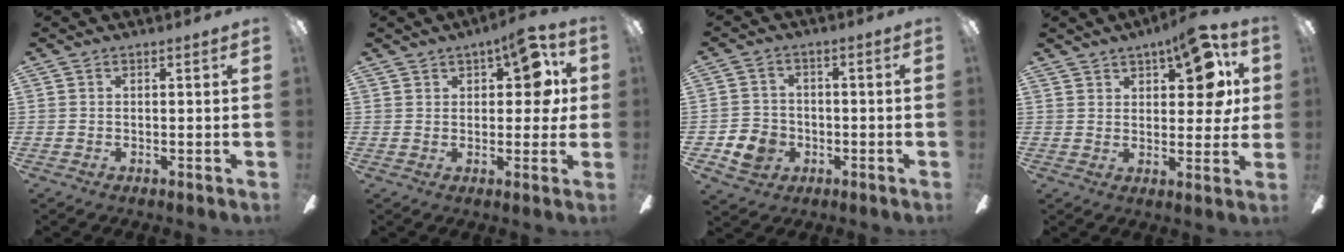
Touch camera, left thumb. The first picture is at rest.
{"total": 10.6, "force": [4.9, 4.9, 8.0], "torque": [-0.090, -0.016, 0.080]}
{"total": 6.5, "force": [-2.3, 5.7, 2.0], "torque": [-0.047, 0.016, -0.041]}
{"total": 13.0, "force": [6.3, 5.9, 9.8], "torque": [-0.118, -0.020, 0.103]}